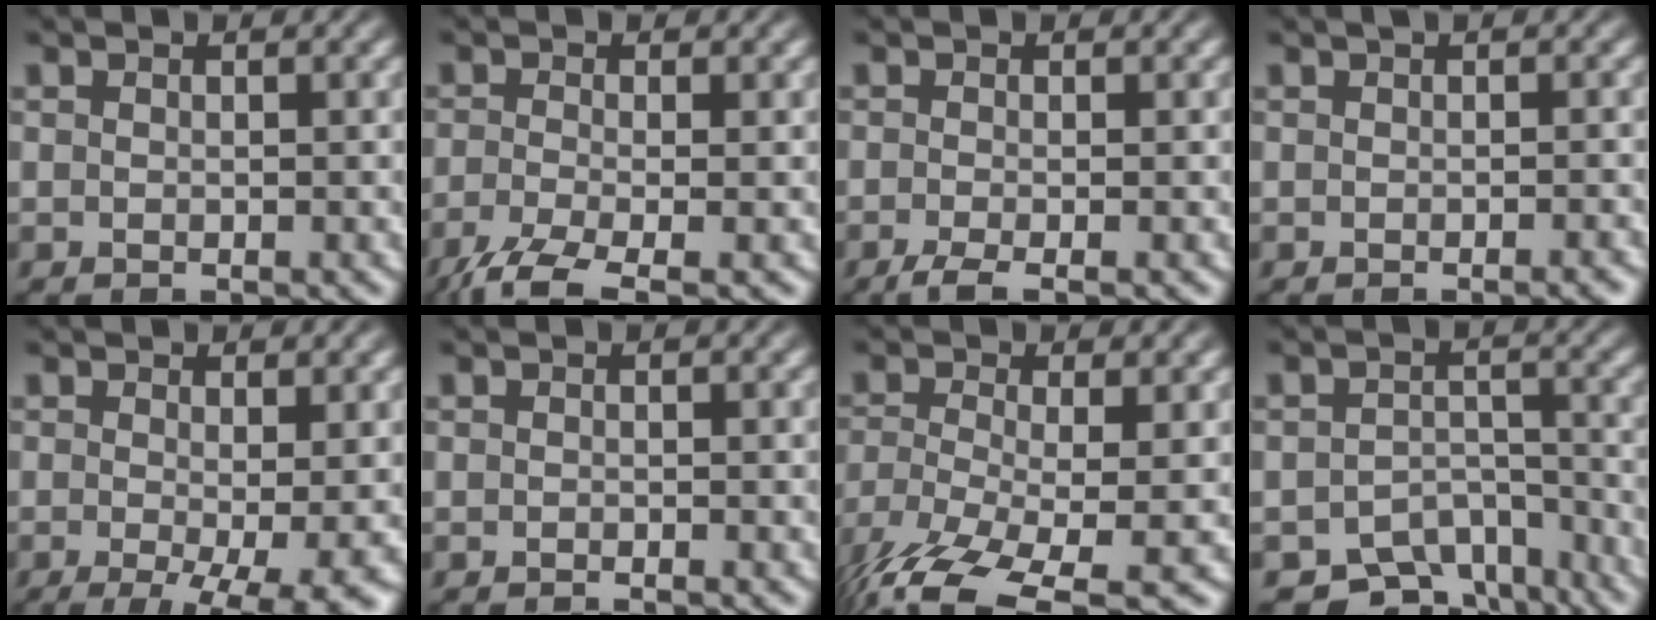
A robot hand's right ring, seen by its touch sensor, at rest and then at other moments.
{"total": 5.5, "force": [-4.1, 2.1, 3.0], "torque": [-0.072, -0.032, -0.050]}
{"total": 2.7, "force": [-2.1, 1.1, 1.3], "torque": [-0.039, -0.016, -0.029]}
{"total": 0.9, "force": [-0.5, -0.2, 0.7], "torque": [-0.008, 0.010, -0.013]}
{"total": 7.4, "force": [-4.2, 2.4, 5.6], "torque": [-0.088, -0.040, -0.044]}
{"total": 0.6, "force": [-0.6, 0.2, 0.0], "torque": [-0.005, 0.002, -0.012]}
{"total": 8.5, "force": [-5.4, 4.3, 4.9], "torque": [-0.125, -0.058, -0.059]}
{"total": 8.5, "force": [-6.8, 4.6, 2.4], "torque": [-0.024, -0.020, -0.108]}